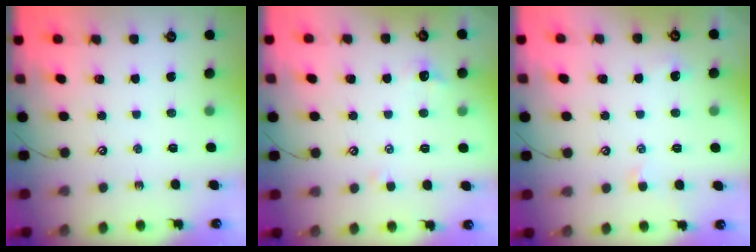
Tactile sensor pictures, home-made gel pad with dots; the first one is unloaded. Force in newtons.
{"total": 0.8, "press": 0.5, "slide": 0.7}
{"total": 1.0, "press": 0.9, "slide": 0.4}